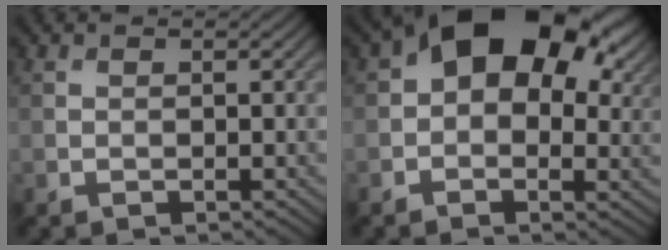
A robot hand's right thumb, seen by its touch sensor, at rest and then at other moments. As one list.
[{"total": 15.7, "force": [5.0, 9.6, 11.3], "torque": [-0.154, 0.016, 0.071]}]